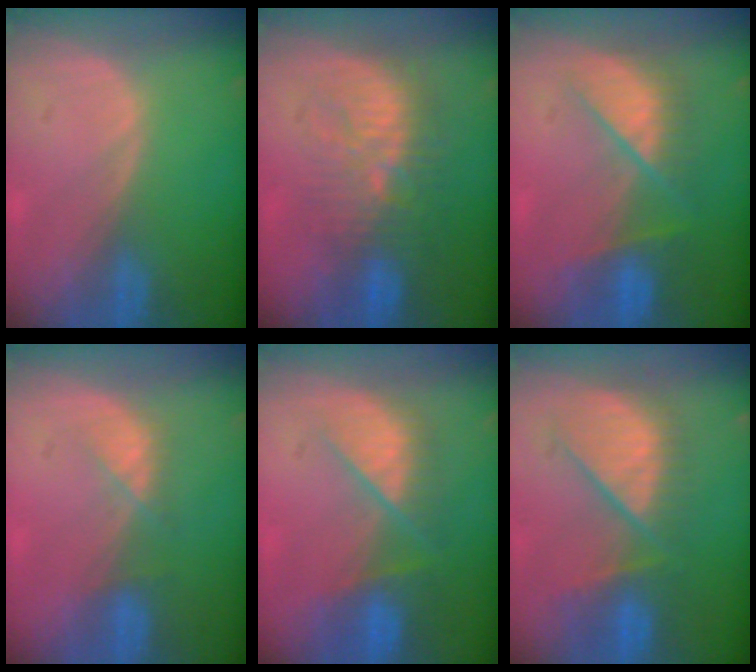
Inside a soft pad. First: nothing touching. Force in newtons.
{"total": 9.2, "press": 9.0, "slide": 2.1}
{"total": 7.1, "press": 7.0, "slide": 0.6}
{"total": 2.9, "press": 2.9, "slide": 0.7}
{"total": 8.7, "press": 7.6, "slide": 4.3}
{"total": 9.1, "press": 8.9, "slide": 2.0}